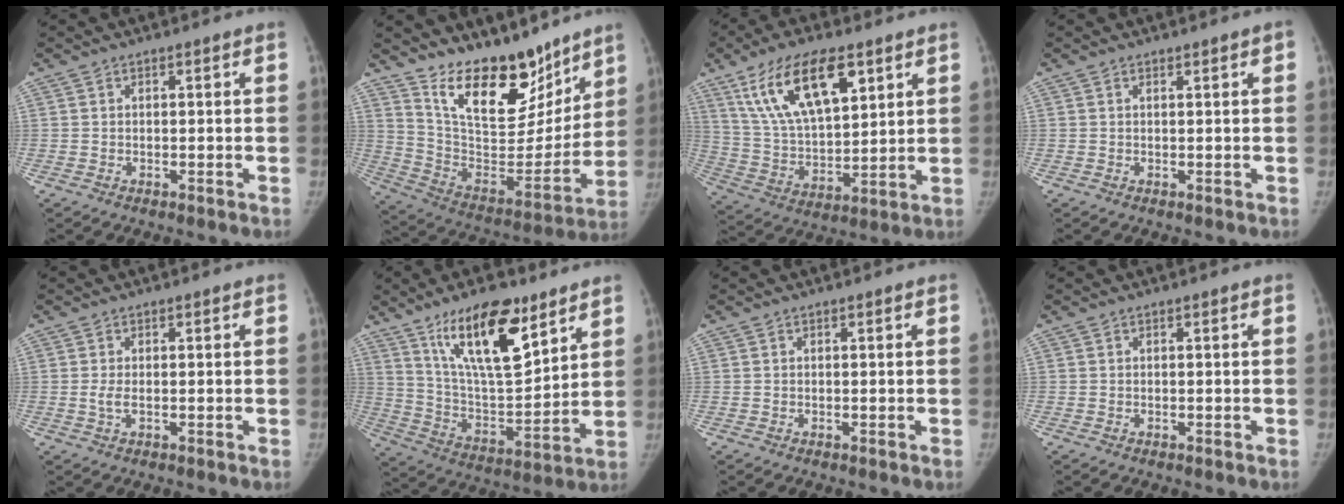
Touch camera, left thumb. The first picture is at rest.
{"total": 22.6, "force": [16.4, 9.9, 12.1], "torque": [-0.141, -0.099, 0.278]}
{"total": 18.7, "force": [9.6, 8.2, 13.7], "torque": [-0.220, -0.029, 0.182]}
{"total": 0.9, "force": [0.5, 0.2, 0.7], "torque": [-0.008, 0.002, 0.006]}
{"total": 1.7, "force": [-0.1, 0.7, 1.5], "torque": [-0.040, 0.000, -0.001]}
{"total": 19.1, "force": [11.7, 6.8, 13.5], "torque": [-0.193, -0.063, 0.216]}
{"total": 0.0}
{"total": 0.0}